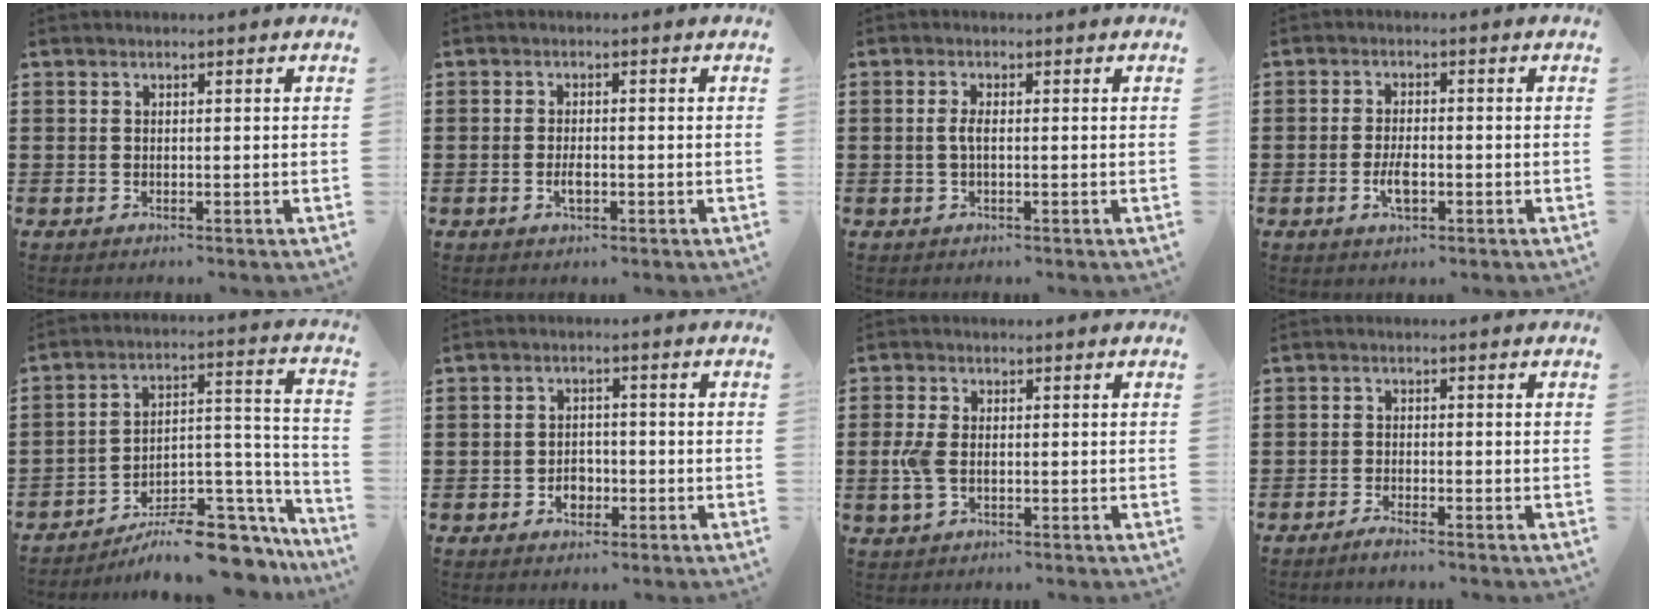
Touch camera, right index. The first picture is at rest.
{"total": 2.2, "force": [-0.7, 0.8, 1.9], "torque": [-0.036, 0.001, -0.012]}
{"total": 1.9, "force": [-0.3, 0.5, 1.8], "torque": [-0.042, -0.003, -0.009]}
{"total": 3.6, "force": [-1.2, 1.4, 3.1], "torque": [-0.069, -0.003, -0.024]}
{"total": 11.0, "force": [-8.9, 3.6, 5.3], "torque": [-0.067, 0.046, -0.158]}
{"total": 2.8, "force": [-1.1, 2.2, 1.3], "torque": [-0.021, 0.000, -0.024]}
{"total": 3.9, "force": [-0.4, 2.3, 3.2], "torque": [-0.092, -0.005, -0.015]}
{"total": 1.6, "force": [-1.5, -0.1, 0.5], "torque": [-0.009, 0.000, -0.028]}